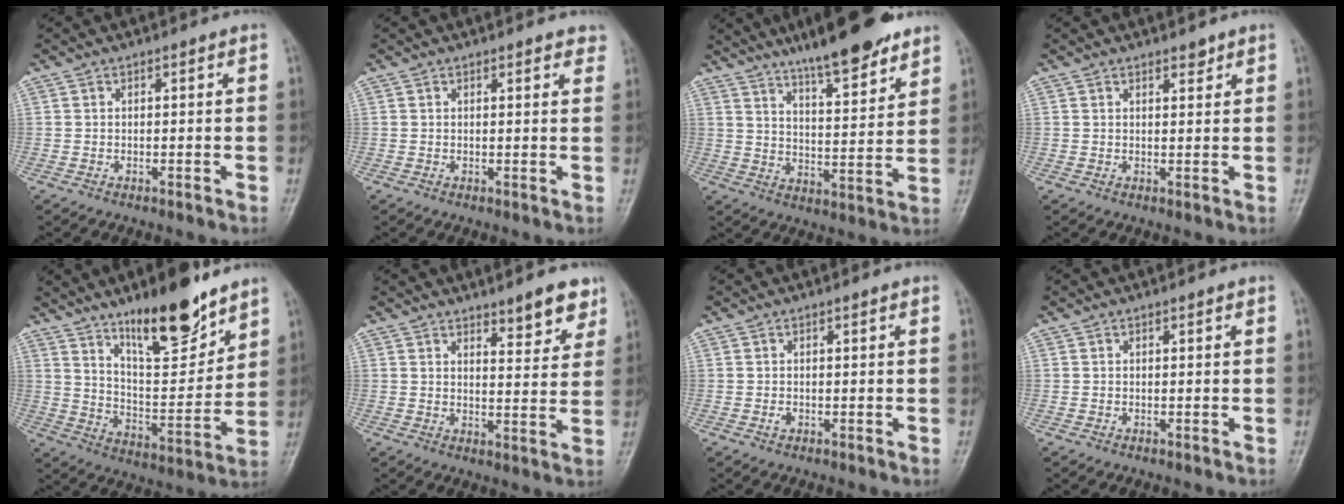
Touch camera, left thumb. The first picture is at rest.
{"total": 3.0, "force": [2.4, 1.0, 1.4], "torque": [0.001, -0.004, 0.021]}
{"total": 15.2, "force": [11.3, 3.4, 9.6], "torque": [-0.123, -0.062, 0.180]}
{"total": 1.6, "force": [1.3, 0.5, 0.6], "torque": [-0.003, -0.010, 0.019]}
{"total": 16.3, "force": [11.5, 5.0, 10.4], "torque": [-0.131, -0.083, 0.198]}
{"total": 6.8, "force": [4.9, 2.2, 4.1], "torque": [-0.031, -0.033, 0.065]}
{"total": 0.7, "force": [0.0, 0.4, 0.6], "torque": [-0.008, 0.003, 0.003]}
{"total": 0.0}